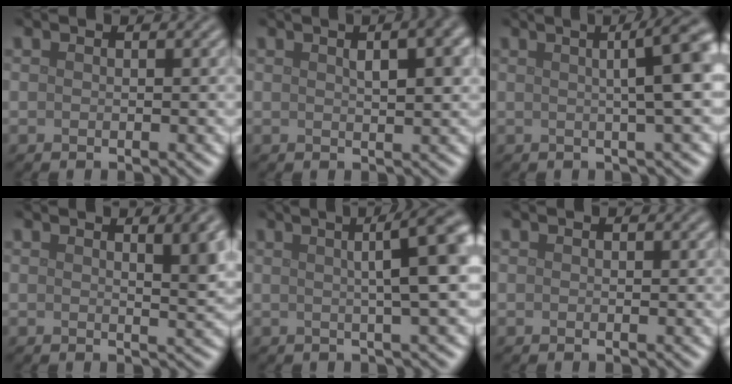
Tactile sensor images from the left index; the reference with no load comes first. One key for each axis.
{"total": 4.5, "fx": 1.4, "fy": 1.5, "fz": 4.0, "tx": -0.044, "ty": 0.015, "tz": 0.019}
{"total": 8.2, "fx": 1.5, "fy": 2.5, "fz": 7.6, "tx": -0.044, "ty": 0.043, "tz": -0.001}
{"total": 4.3, "fx": 1.8, "fy": 1.3, "fz": 3.6, "tx": -0.035, "ty": 0.007, "tz": 0.024}
{"total": 9.1, "fx": 1.6, "fy": 2.7, "fz": 8.5, "tx": -0.053, "ty": 0.038, "tz": 0.001}
{"total": 0.0}